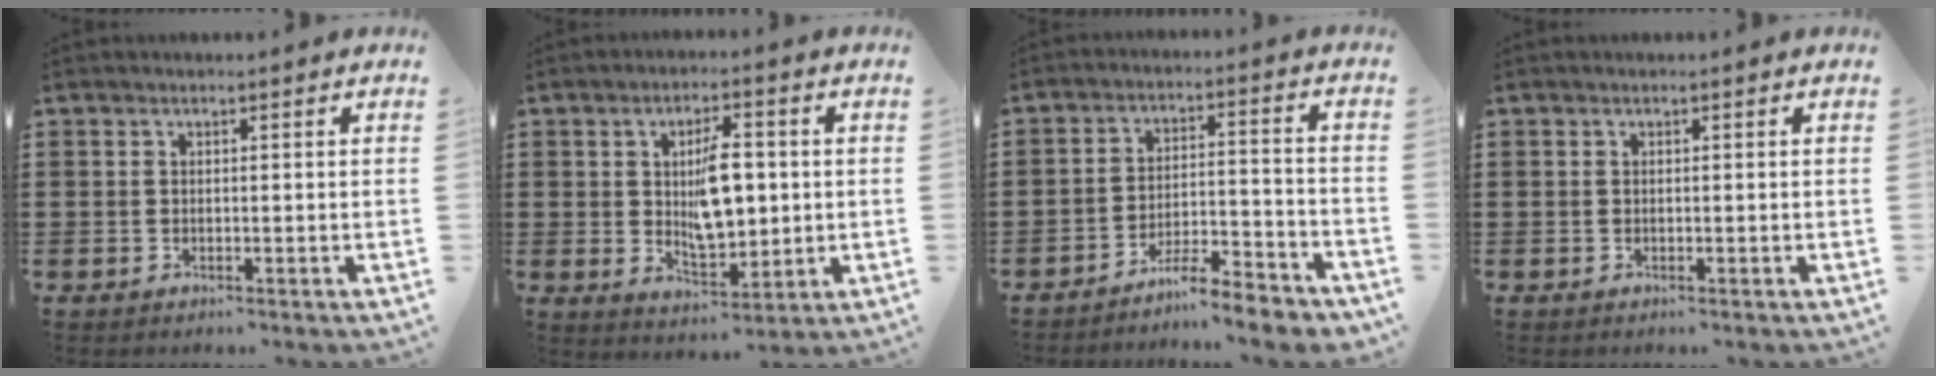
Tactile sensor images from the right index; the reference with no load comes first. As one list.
[{"total": 8.1, "force": [0.7, 3.8, 7.0], "torque": [-0.119, 0.001, 0.005]}, {"total": 6.4, "force": [-6.0, 0.3, 2.2], "torque": [-0.034, 0.006, -0.115]}, {"total": 0.0}]